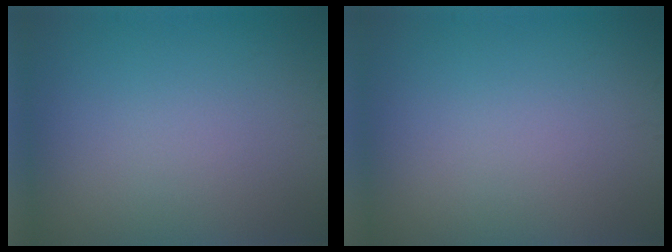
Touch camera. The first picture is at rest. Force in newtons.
{"total": 0.0}